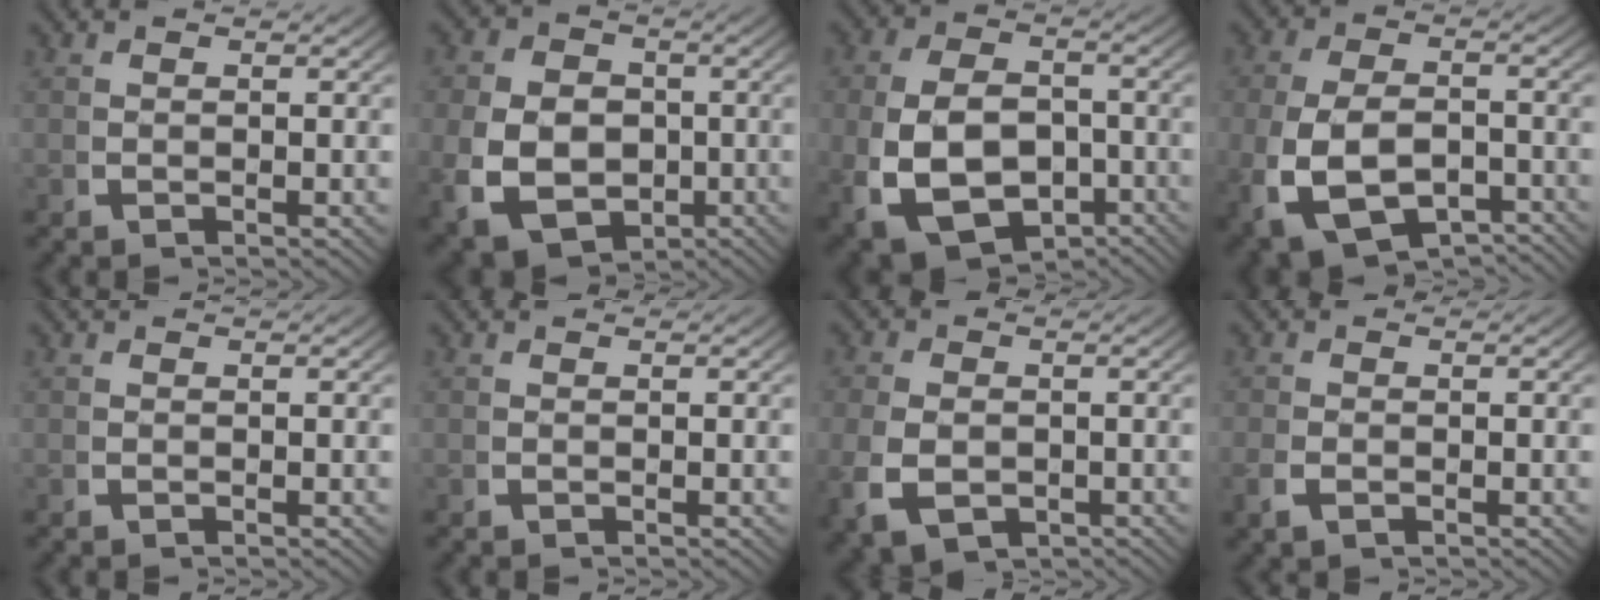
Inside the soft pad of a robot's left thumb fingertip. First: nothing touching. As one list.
[{"total": 11.1, "force": [-2.3, 8.9, 6.2], "torque": [-0.138, -0.061, -0.008]}, {"total": 12.8, "force": [-3.6, 9.2, 8.1], "torque": [-0.168, -0.068, -0.026]}, {"total": 10.4, "force": [-3.6, 6.8, 7.1], "torque": [-0.163, -0.059, -0.024]}, {"total": 0.0}, {"total": 0.0}, {"total": 5.3, "force": [-1.3, 3.9, 3.3], "torque": [-0.081, -0.029, -0.004]}, {"total": 1.1, "force": [-0.5, 0.8, 0.6], "torque": [-0.018, -0.006, -0.006]}]